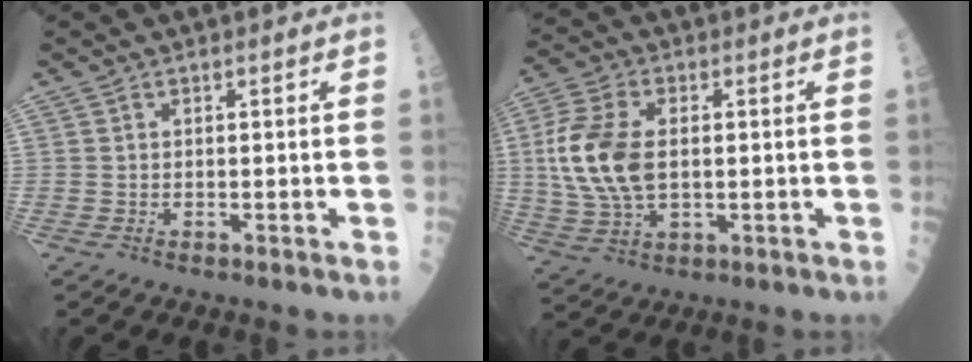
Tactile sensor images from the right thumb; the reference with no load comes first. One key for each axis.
{"total": 13.9, "fx": 1.0, "fy": 8.0, "fz": 11.3, "tx": -0.244, "ty": 0.003, "tz": 0.019}